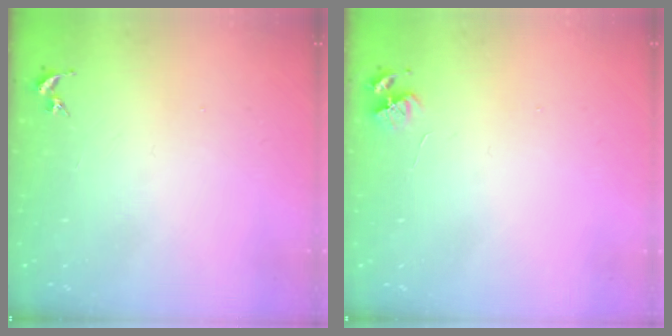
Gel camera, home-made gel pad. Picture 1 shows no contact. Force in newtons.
{"total": 4.5, "press": 4.4, "slide": 0.6}